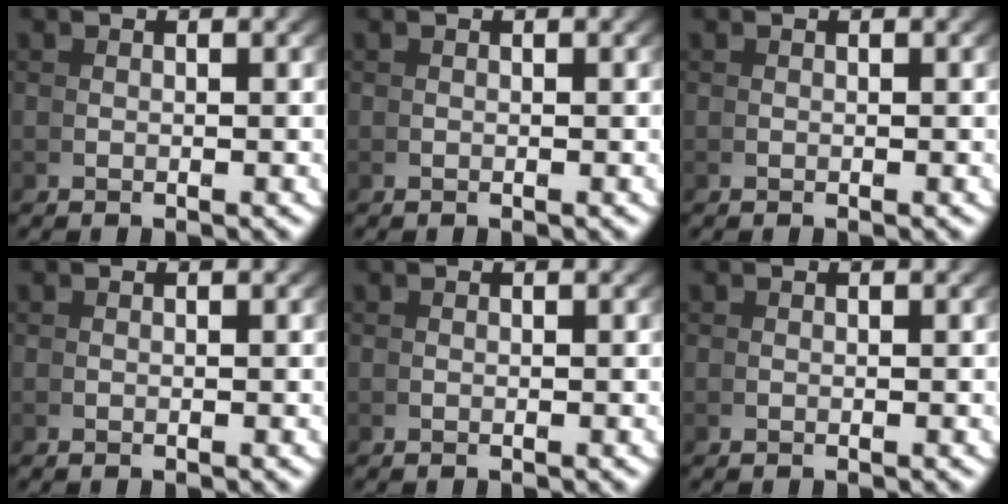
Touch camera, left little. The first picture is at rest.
{"total": 0.0}
{"total": 0.0}
{"total": 0.0}
{"total": 0.0}
{"total": 0.0}